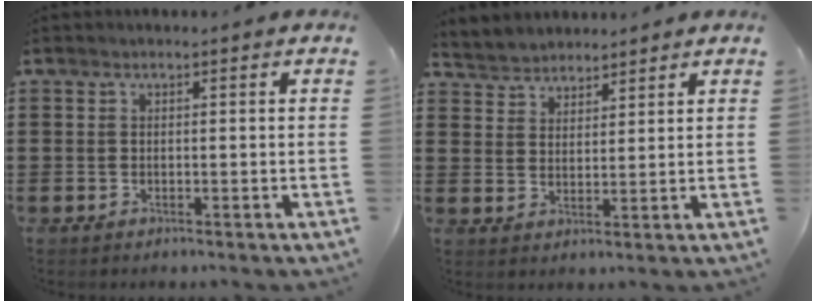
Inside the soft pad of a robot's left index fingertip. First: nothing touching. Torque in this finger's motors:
{"motor_torque": [-1.05, 1.09, 0.11, 0.04]}